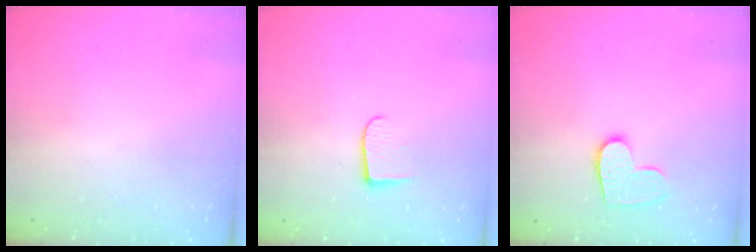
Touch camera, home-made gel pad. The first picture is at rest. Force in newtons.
{"total": 7.4, "press": 7.4, "slide": 0.6}
{"total": 10.0, "press": 10.0, "slide": 0.6}